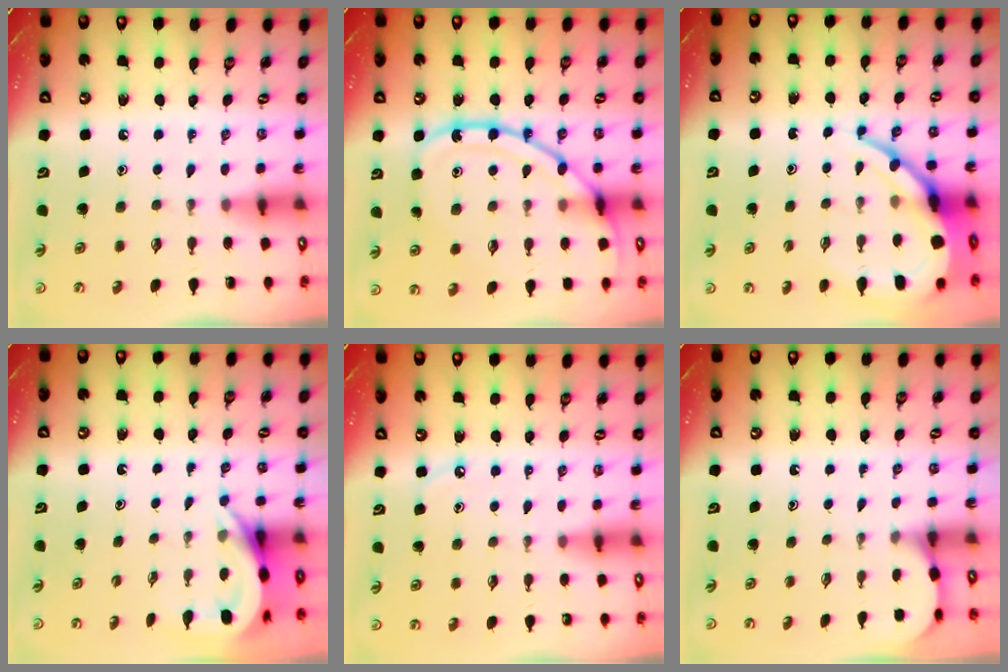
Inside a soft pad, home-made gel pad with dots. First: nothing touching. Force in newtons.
{"total": 15.6, "press": 15.6, "slide": 0.8}
{"total": 13.0, "press": 12.9, "slide": 1.4}
{"total": 5.1, "press": 5.1, "slide": 0.7}
{"total": 3.6, "press": 3.6, "slide": 0.3}
{"total": 1.8, "press": 1.8, "slide": 0.1}